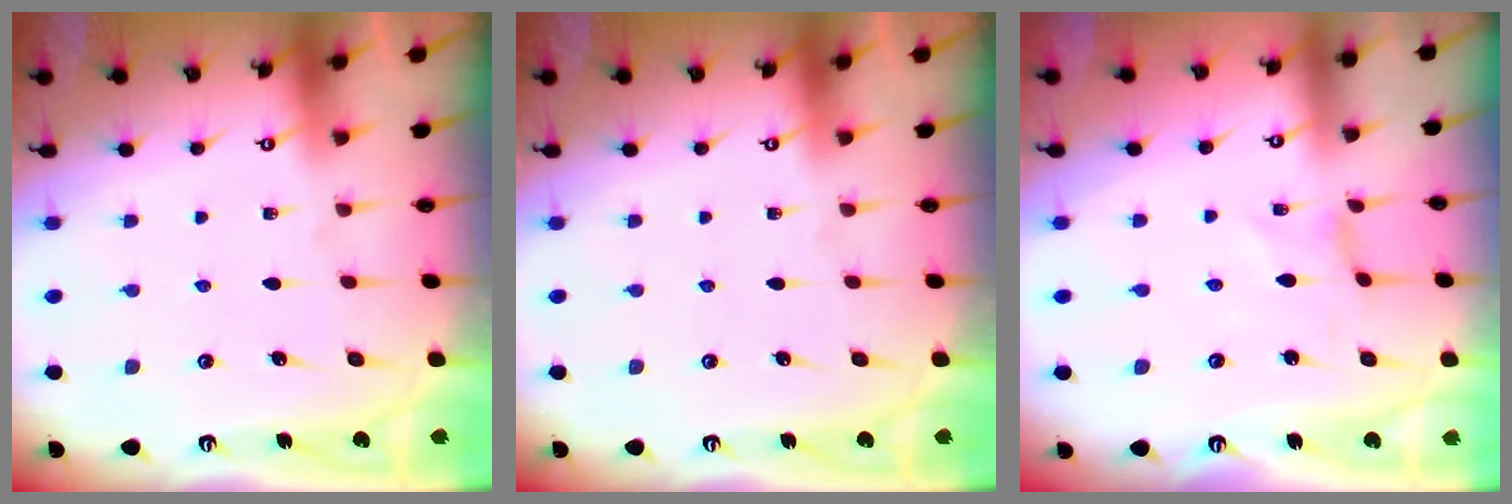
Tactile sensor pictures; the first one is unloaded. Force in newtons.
{"total": 0.0}
{"total": 0.0}